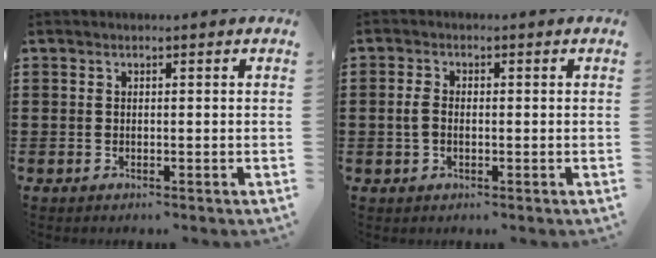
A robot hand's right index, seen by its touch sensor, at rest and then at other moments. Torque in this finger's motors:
{"motor_torque": [0.59, 0.13, 0.21, 0.02]}